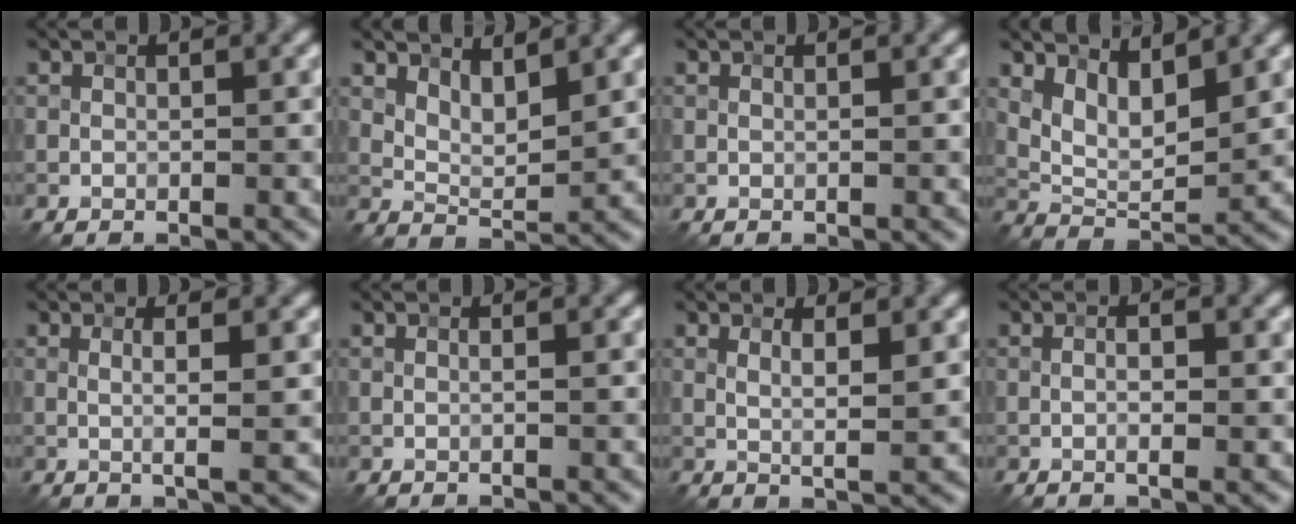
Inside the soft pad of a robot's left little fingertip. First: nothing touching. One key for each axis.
{"total": 3.3, "fx": 2.1, "fy": 1.3, "fz": 2.1, "tx": -0.040, "ty": -0.007, "tz": 0.041}
{"total": 0.0}
{"total": 4.5, "fx": 2.4, "fy": 2.0, "fz": 3.3, "tx": -0.069, "ty": -0.012, "tz": 0.047}
{"total": 2.7, "fx": 0.4, "fy": 0.6, "fz": 2.6, "tx": -0.041, "ty": 0.002, "tz": 0.000}
{"total": 0.6, "fx": 0.1, "fy": 0.1, "fz": 0.5, "tx": -0.007, "ty": 0.000, "tz": -0.003}
{"total": 2.6, "fx": 1.1, "fy": 0.6, "fz": 2.3, "tx": -0.031, "ty": -0.002, "tz": 0.017}
{"total": 1.7, "fx": -0.1, "fy": 0.4, "fz": 1.7, "tx": -0.026, "ty": -0.004, "tz": -0.003}